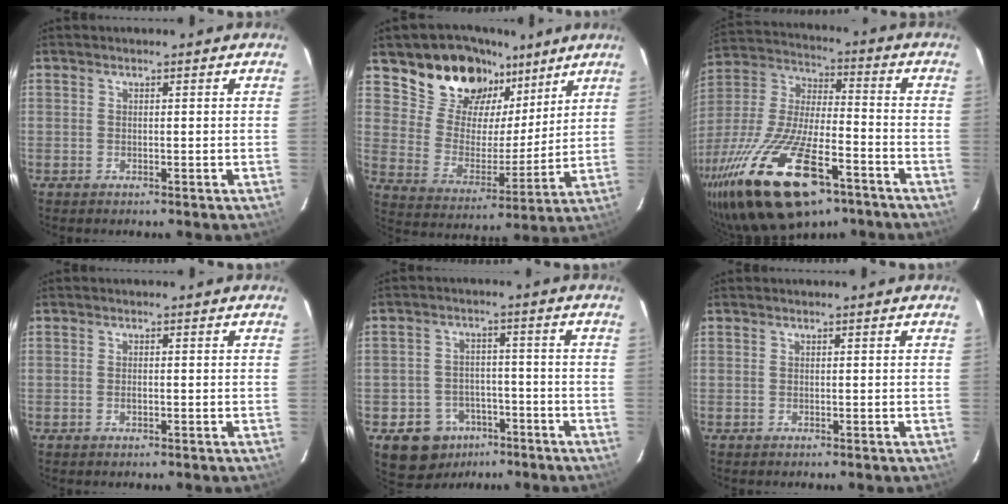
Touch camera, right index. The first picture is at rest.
{"total": 17.5, "force": [11.9, 10.8, 7.0], "torque": [-0.142, 0.020, 0.216]}
{"total": 26.7, "force": [-15.7, 9.7, 19.3], "torque": [-0.396, -0.050, -0.269]}
{"total": 1.2, "force": [-0.4, 0.6, 1.0], "torque": [-0.019, 0.001, -0.007]}
{"total": 10.1, "force": [-5.9, 7.7, 2.8], "torque": [-0.075, 0.022, -0.071]}
{"total": 0.0}